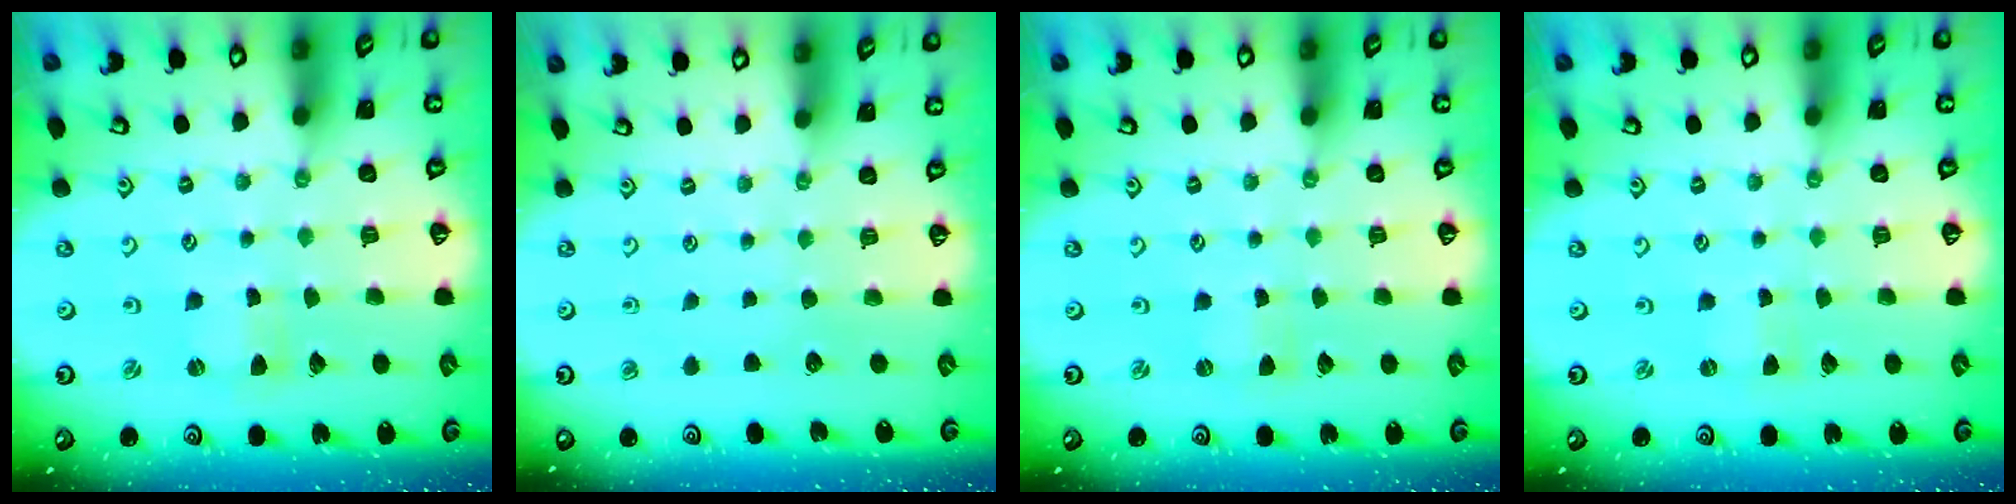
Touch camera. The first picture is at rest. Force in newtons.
{"total": 0.0}
{"total": 0.0}
{"total": 0.0}